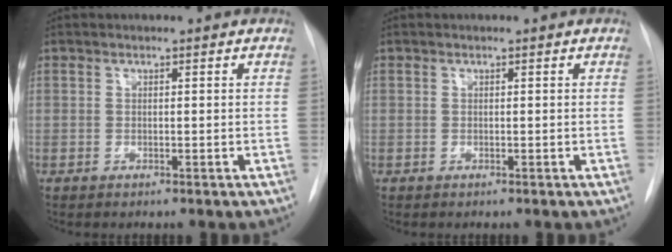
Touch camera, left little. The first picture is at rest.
{"total": 0.0}